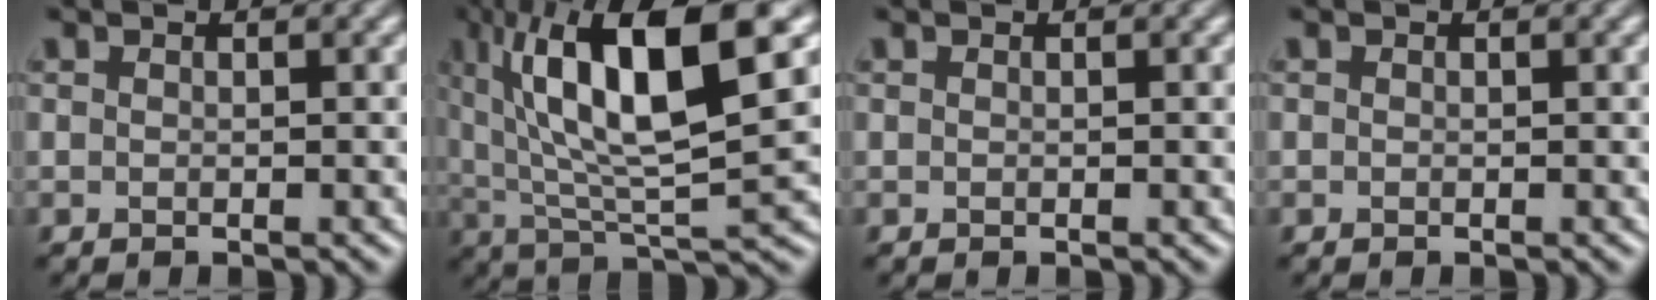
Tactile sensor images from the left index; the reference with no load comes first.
{"total": 13.0, "force": [5.0, 3.3, 11.6], "torque": [-0.199, 0.012, 0.090]}
{"total": 0.0}
{"total": 0.0}